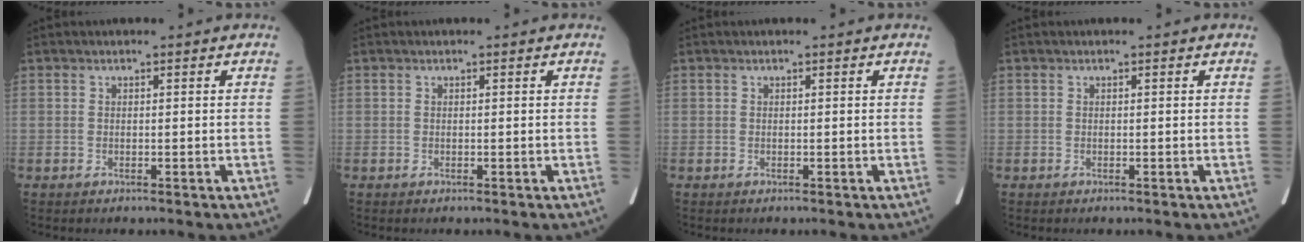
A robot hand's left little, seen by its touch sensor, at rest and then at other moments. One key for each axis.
{"total": 0.0}
{"total": 0.0}
{"total": 0.0}